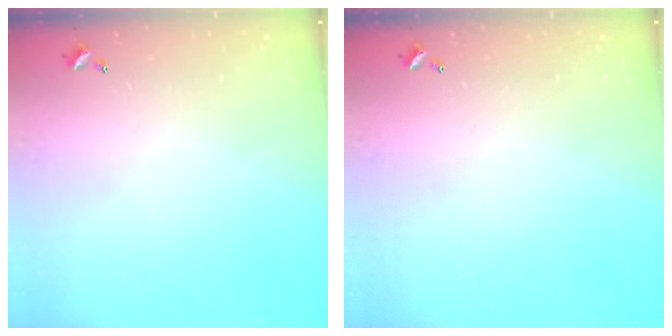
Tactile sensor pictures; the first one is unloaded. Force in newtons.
{"total": 0.0}